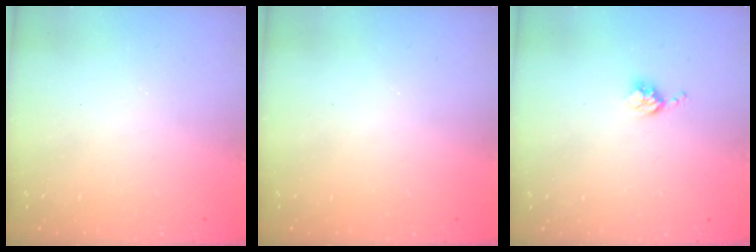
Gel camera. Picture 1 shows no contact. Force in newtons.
{"total": 0.0}
{"total": 3.5, "press": 3.5, "slide": 0.4}